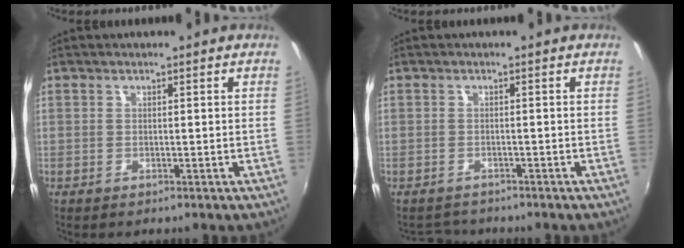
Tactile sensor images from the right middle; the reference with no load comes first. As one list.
[{"total": 2.8, "force": [-2.7, 0.9, 0.1], "torque": [-0.012, -0.002, -0.046]}]